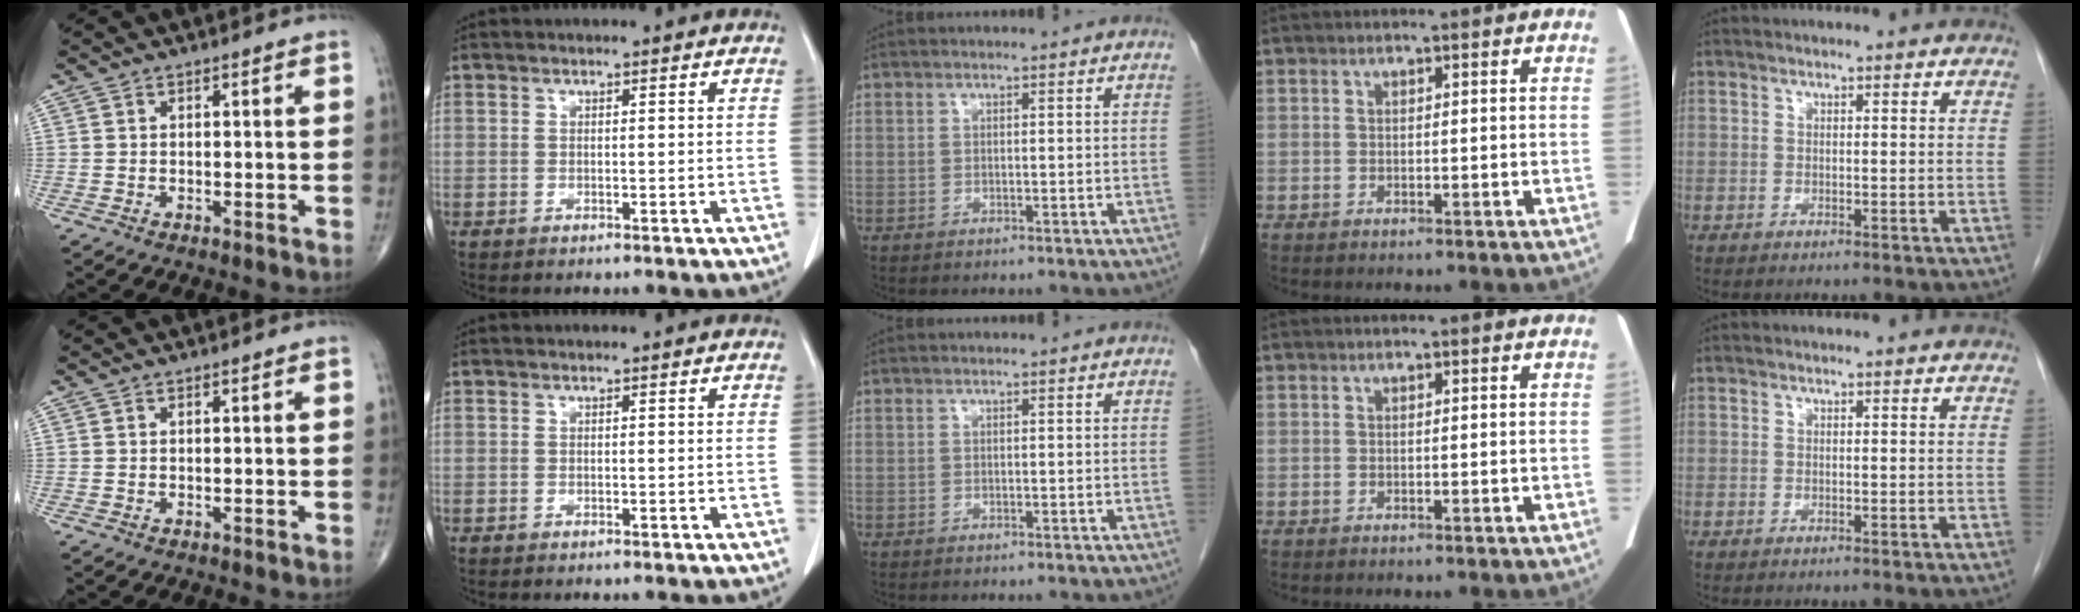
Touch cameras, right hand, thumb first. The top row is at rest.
{}